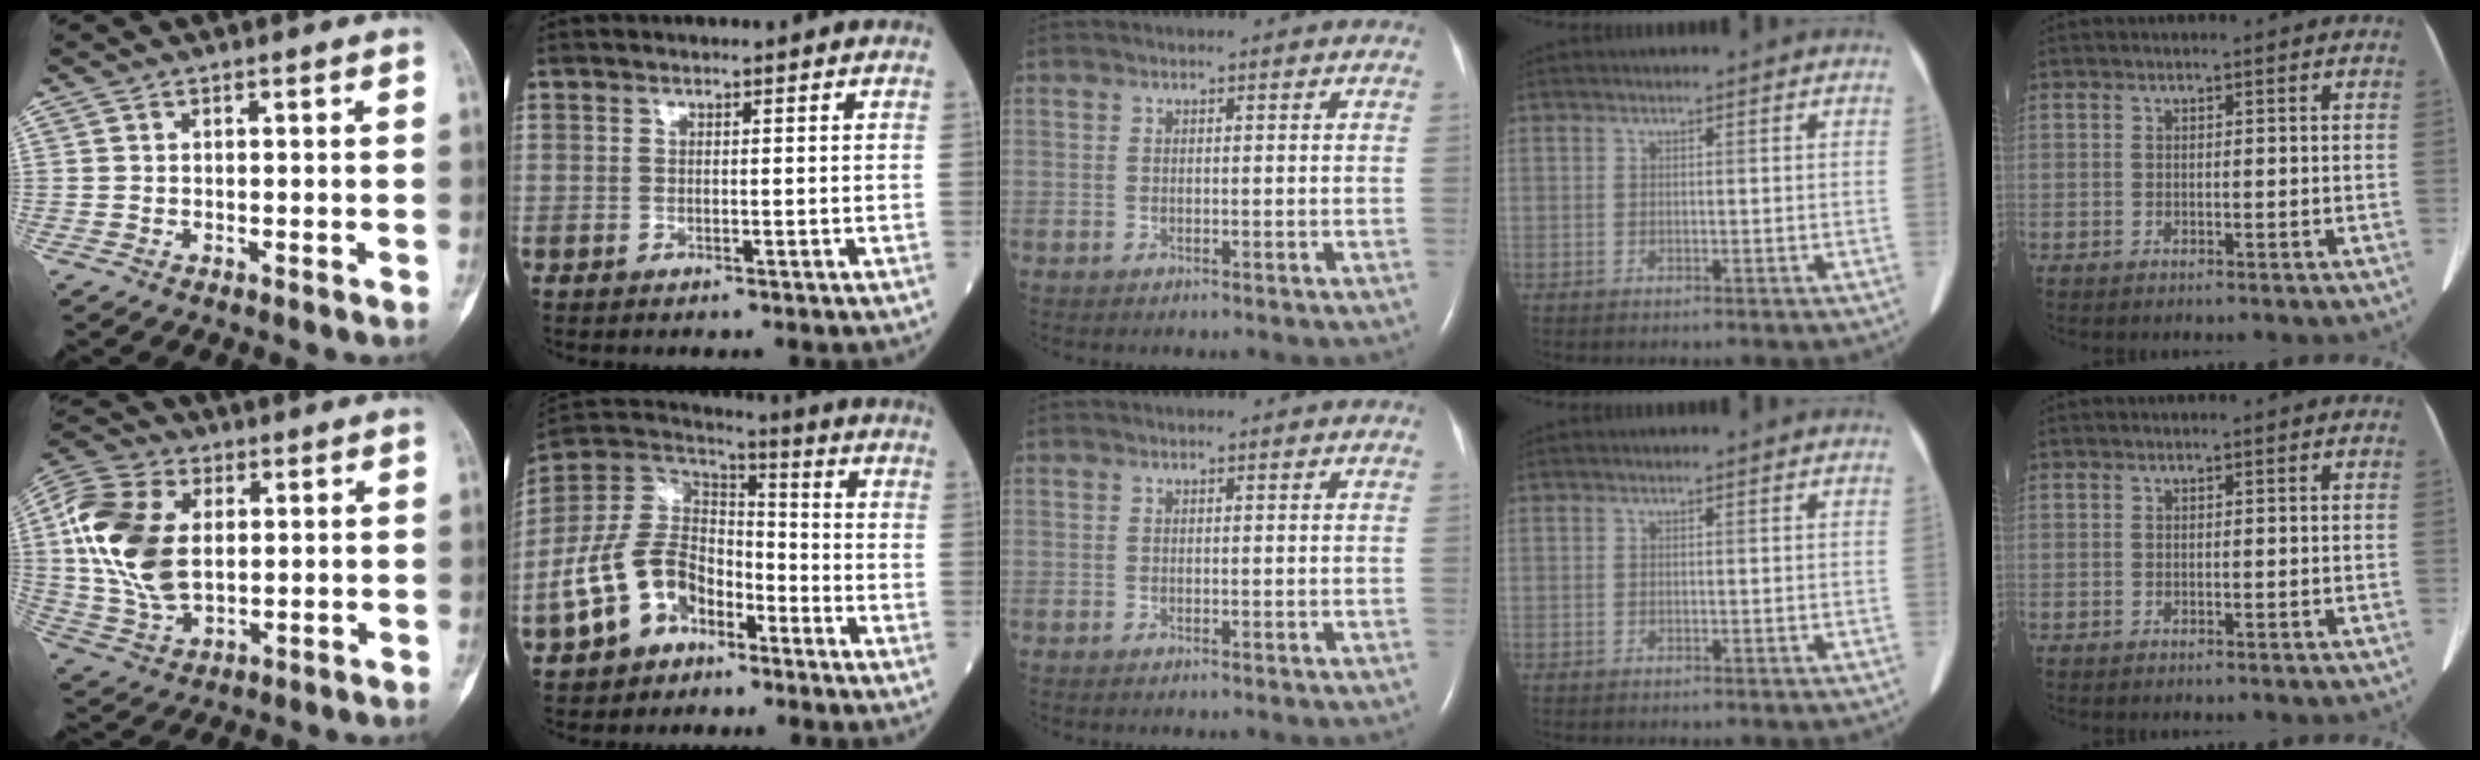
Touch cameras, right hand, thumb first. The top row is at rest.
{"thumb": {"total": 17.5, "force": [2.7, 11.1, 13.3], "torque": [-0.268, 0.000, 0.050]}, "index": {"total": 12.5, "force": [-6.5, 7.9, 7.2], "torque": [-0.169, 0.023, -0.125]}}